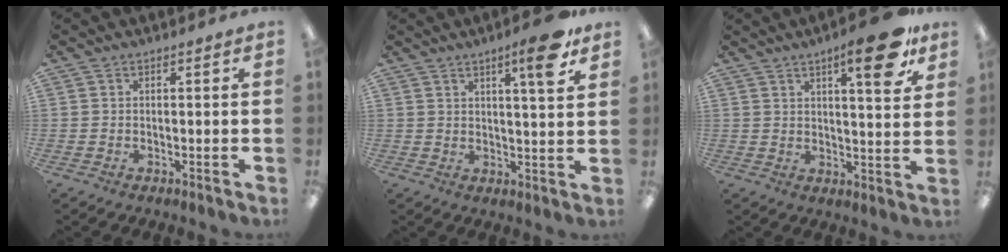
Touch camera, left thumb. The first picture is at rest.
{"total": 8.6, "force": [5.3, 1.4, 6.7], "torque": [-0.094, -0.022, 0.079]}
{"total": 13.5, "force": [7.9, 3.8, 10.3], "torque": [-0.132, -0.041, 0.119]}